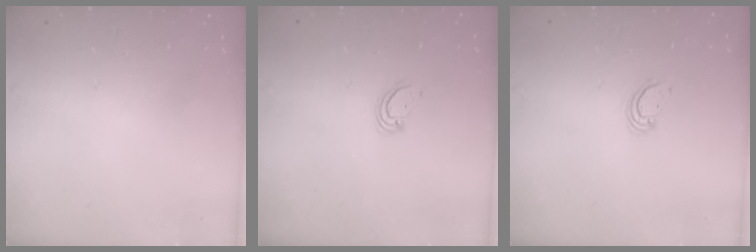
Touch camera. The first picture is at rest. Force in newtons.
{"total": 2.9, "press": 2.8, "slide": 0.2}
{"total": 2.1, "press": 2.1, "slide": 0.1}